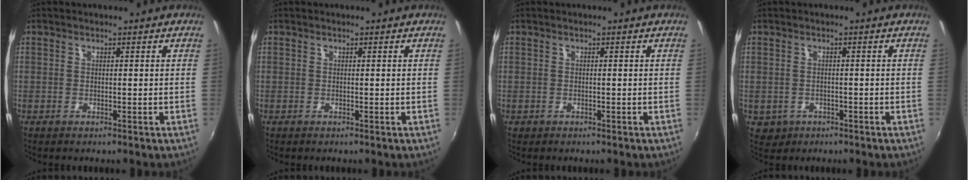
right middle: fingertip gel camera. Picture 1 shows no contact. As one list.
[{"total": 0.0}, {"total": 0.5, "force": [-0.3, 0.4, 0.1], "torque": [-0.002, -0.001, -0.005]}, {"total": 3.3, "force": [-1.0, 3.0, 1.1], "torque": [-0.029, -0.003, -0.006]}]